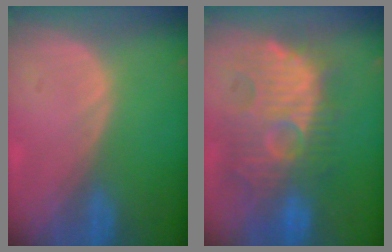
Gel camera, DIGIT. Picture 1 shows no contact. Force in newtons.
{"total": 12.2, "press": 11.8, "slide": 3.1}